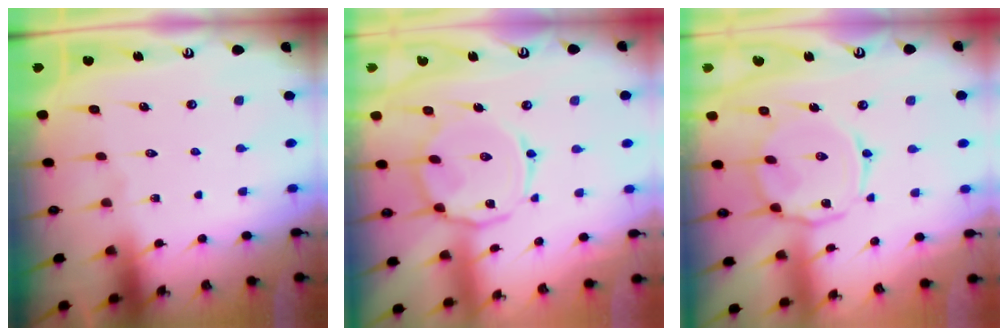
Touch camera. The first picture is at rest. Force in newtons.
{"total": 10.7, "press": 10.7, "slide": 0.8}
{"total": 9.5, "press": 9.5, "slide": 0.5}